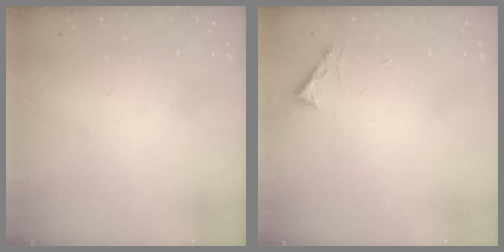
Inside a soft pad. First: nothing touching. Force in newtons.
{"total": 2.7, "press": 2.7, "slide": 0.3}